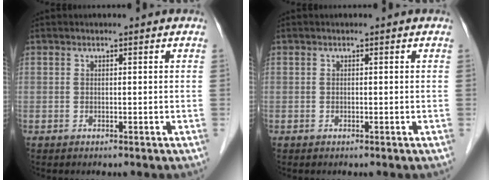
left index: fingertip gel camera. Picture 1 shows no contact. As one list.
[{"total": 0.0}]